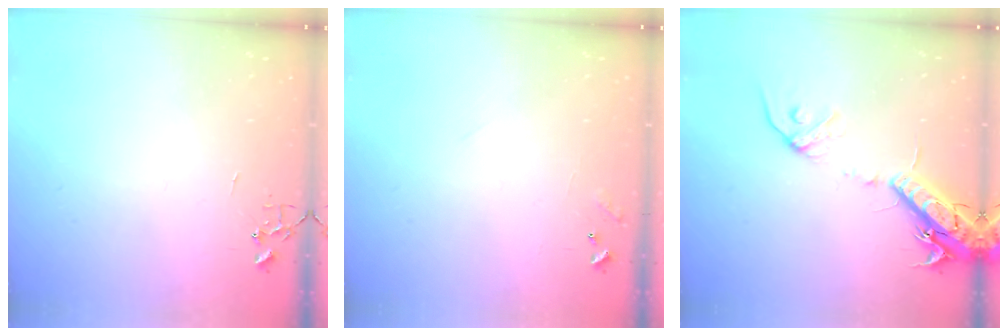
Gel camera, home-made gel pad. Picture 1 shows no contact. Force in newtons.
{"total": 6.9, "press": 6.9, "slide": 0.4}
{"total": 17.2, "press": 16.9, "slide": 3.1}